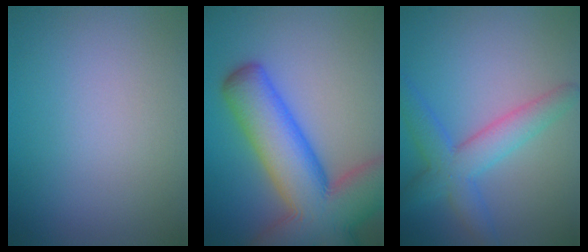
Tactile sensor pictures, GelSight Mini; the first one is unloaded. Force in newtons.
{"total": 13.4, "press": 13.3, "slide": 0.7}
{"total": 4.6, "press": 4.6, "slide": 0.2}